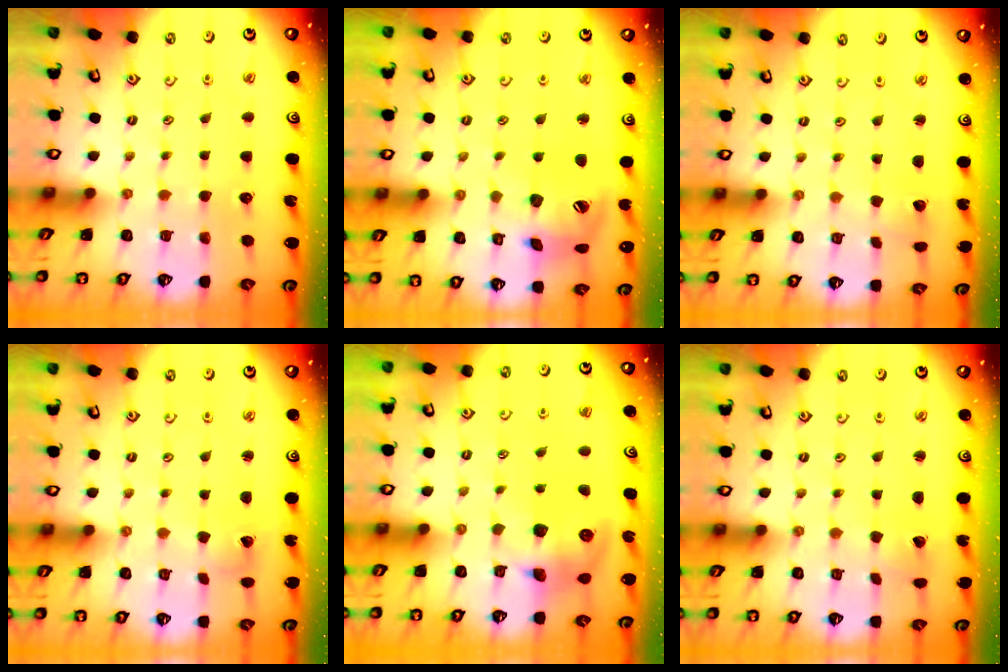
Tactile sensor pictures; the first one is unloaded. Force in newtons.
{"total": 16.9, "press": 16.8, "slide": 2.2}
{"total": 1.7, "press": 1.7, "slide": 0.1}
{"total": 2.9, "press": 2.9, "slide": 0.2}
{"total": 9.4, "press": 9.3, "slide": 1.1}
{"total": 0.6, "press": 0.6, "slide": 0.1}